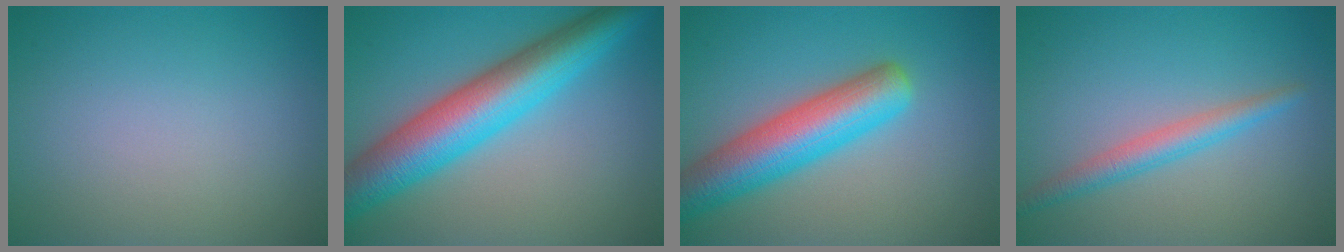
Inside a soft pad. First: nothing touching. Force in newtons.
{"total": 9.5, "press": 9.5, "slide": 0.2}
{"total": 7.5, "press": 7.5, "slide": 0.4}
{"total": 2.6, "press": 2.6, "slide": 0.1}